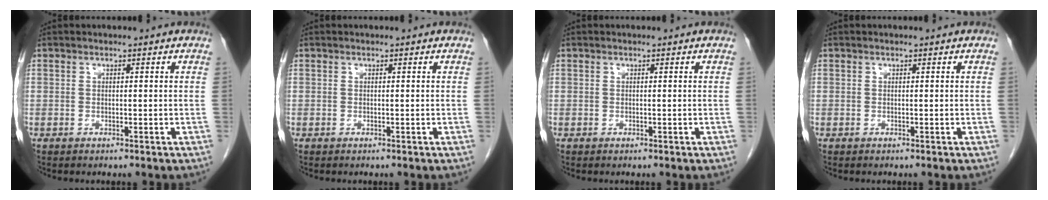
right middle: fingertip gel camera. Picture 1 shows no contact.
{"total": 0.0}
{"total": 0.0}
{"total": 0.0}